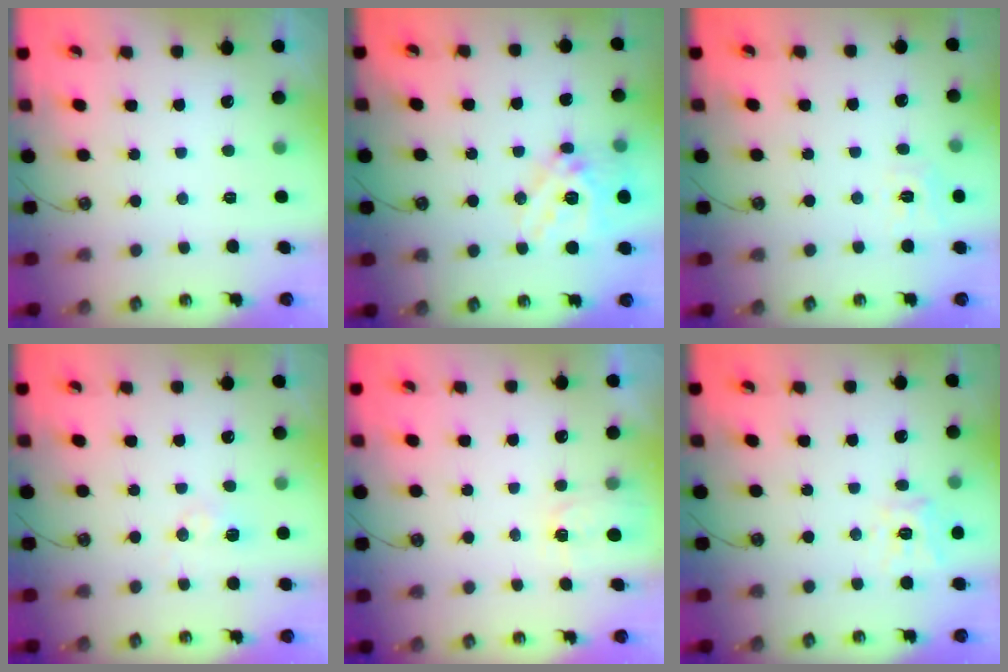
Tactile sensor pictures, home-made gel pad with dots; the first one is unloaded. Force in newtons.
{"total": 18.3, "press": 18.2, "slide": 1.9}
{"total": 7.3, "press": 7.3, "slide": 0.5}
{"total": 4.4, "press": 4.4, "slide": 0.5}
{"total": 2.0, "press": 2.0, "slide": 0.3}
{"total": 12.3, "press": 12.2, "slide": 1.3}